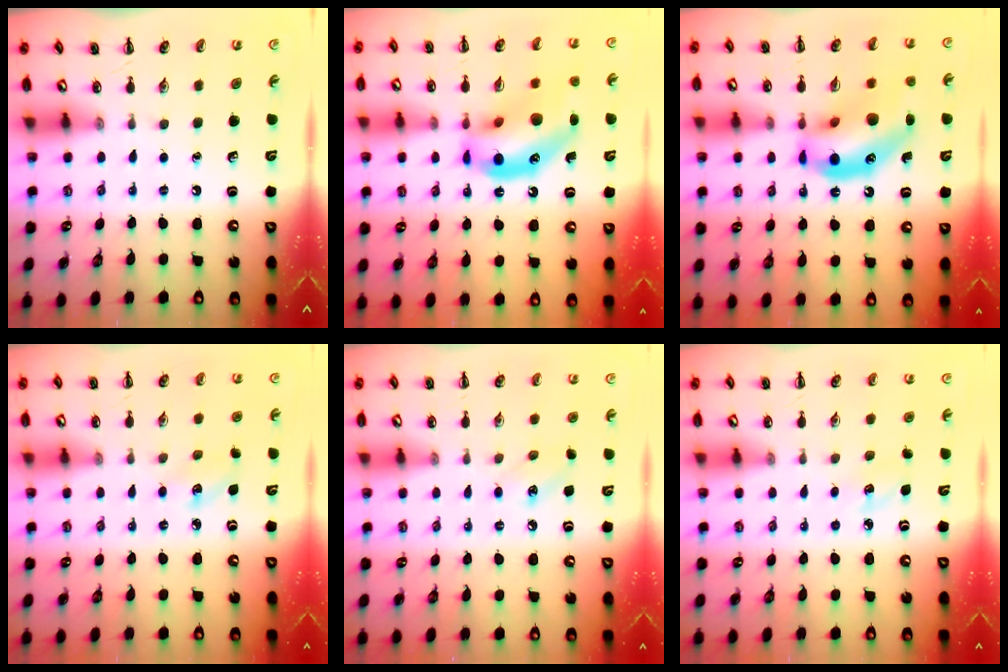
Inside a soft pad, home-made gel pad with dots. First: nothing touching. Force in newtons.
{"total": 18.5, "press": 18.0, "slide": 4.5}
{"total": 18.5, "press": 18.0, "slide": 4.5}
{"total": 3.8, "press": 3.6, "slide": 0.9}
{"total": 7.2, "press": 7.0, "slide": 1.6}
{"total": 4.2, "press": 4.0, "slide": 1.1}